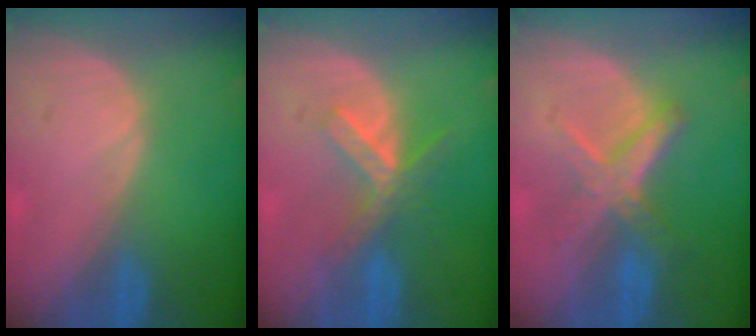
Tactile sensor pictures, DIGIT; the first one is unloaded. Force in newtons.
{"total": 5.2, "press": 5.1, "slide": 1.0}
{"total": 6.4, "press": 5.7, "slide": 3.0}